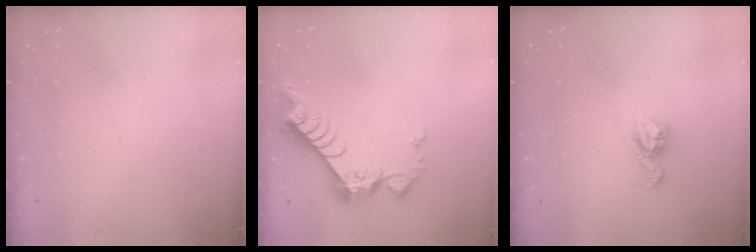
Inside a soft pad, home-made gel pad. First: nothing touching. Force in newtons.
{"total": 9.3, "press": 9.3, "slide": 0.7}
{"total": 7.8, "press": 7.8, "slide": 0.6}